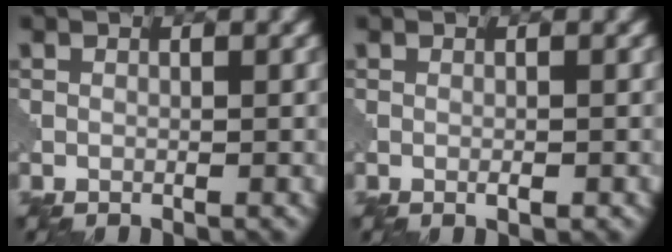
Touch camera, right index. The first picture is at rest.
{"total": 0.8, "force": [-0.4, 0.2, 0.7], "torque": [-0.012, -0.001, -0.005]}